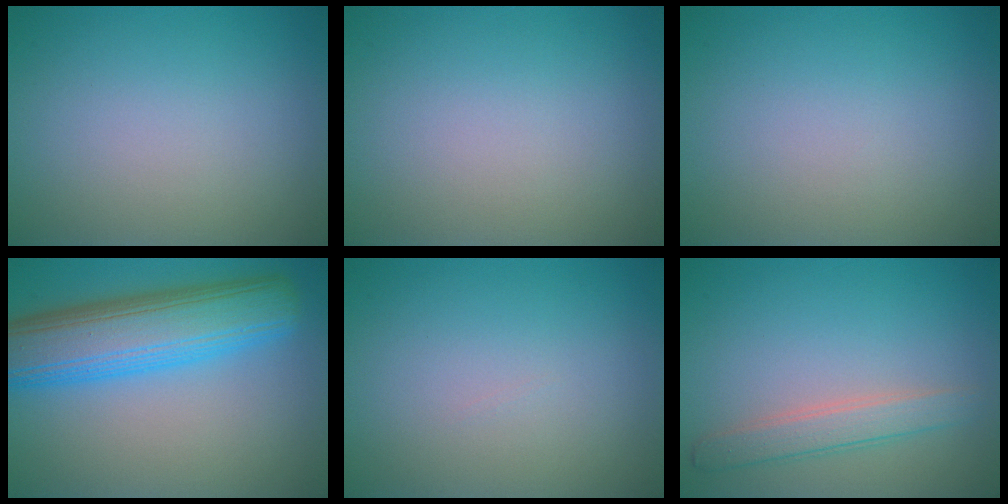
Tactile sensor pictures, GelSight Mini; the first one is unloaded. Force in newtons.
{"total": 0.0}
{"total": 0.0}
{"total": 9.6, "press": 9.6, "slide": 0.3}
{"total": 0.0}
{"total": 2.5, "press": 2.4, "slide": 0.1}